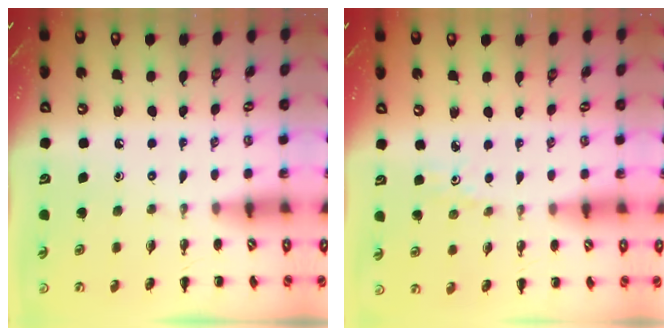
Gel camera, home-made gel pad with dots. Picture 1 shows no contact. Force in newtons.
{"total": 1.7, "press": 1.7, "slide": 0.4}